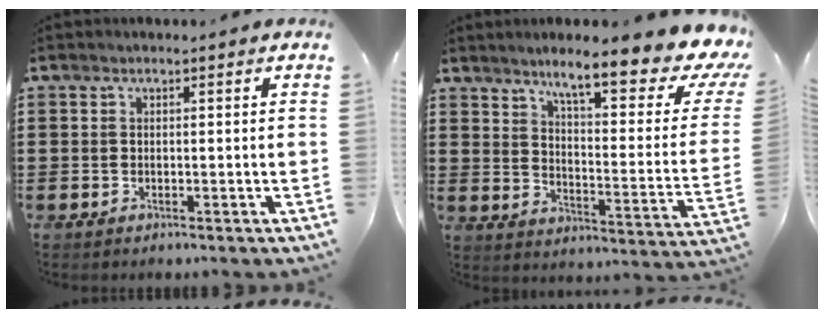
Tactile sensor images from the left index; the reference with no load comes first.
{"total": 11.5, "force": [8.4, 1.1, 7.7], "torque": [-0.136, -0.060, 0.130]}